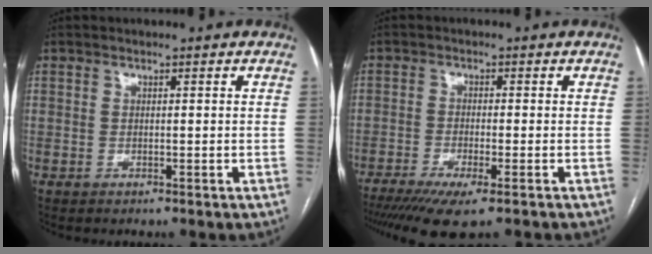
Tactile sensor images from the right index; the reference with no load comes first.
{"total": 9.1, "force": [-6.4, 1.1, 6.4], "torque": [-0.102, -0.020, -0.105]}